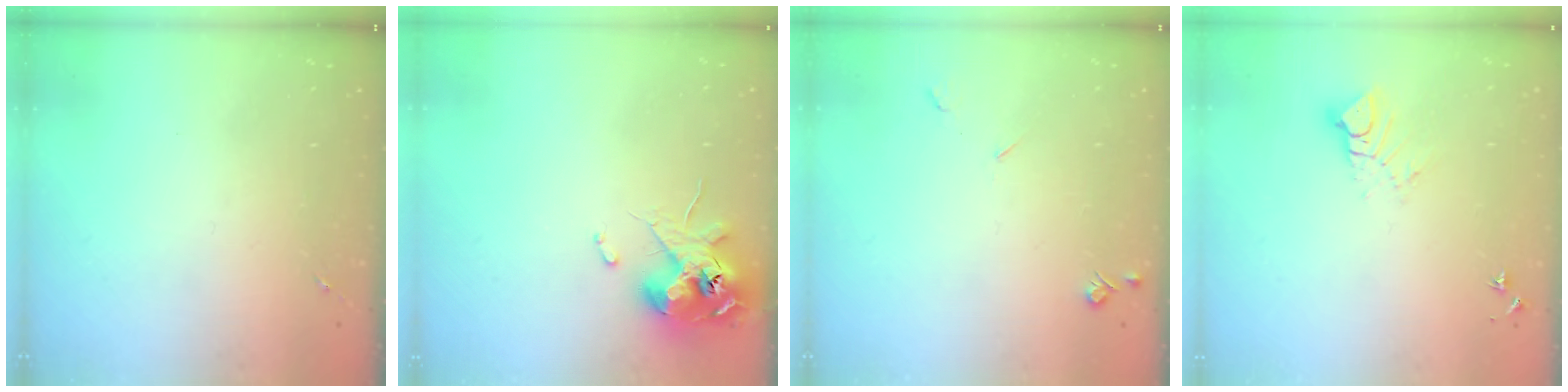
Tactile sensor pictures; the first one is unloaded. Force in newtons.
{"total": 11.6, "press": 11.4, "slide": 2.1}
{"total": 4.0, "press": 3.9, "slide": 0.7}
{"total": 6.6, "press": 6.6, "slide": 0.4}